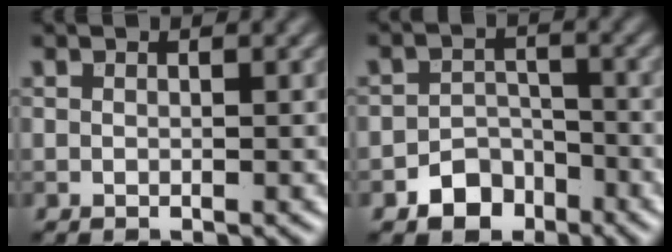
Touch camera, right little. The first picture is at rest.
{"total": 3.3, "force": [-2.1, 2.4, 1.0], "torque": [-0.002, 0.001, -0.037]}